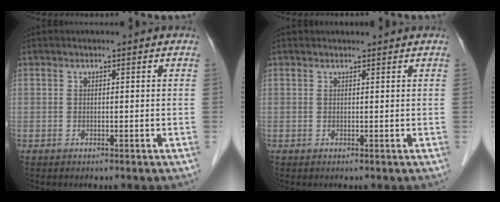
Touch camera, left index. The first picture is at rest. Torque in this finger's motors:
{"motor_torque": [-0.32, -0.44, -0.02, 0.01]}